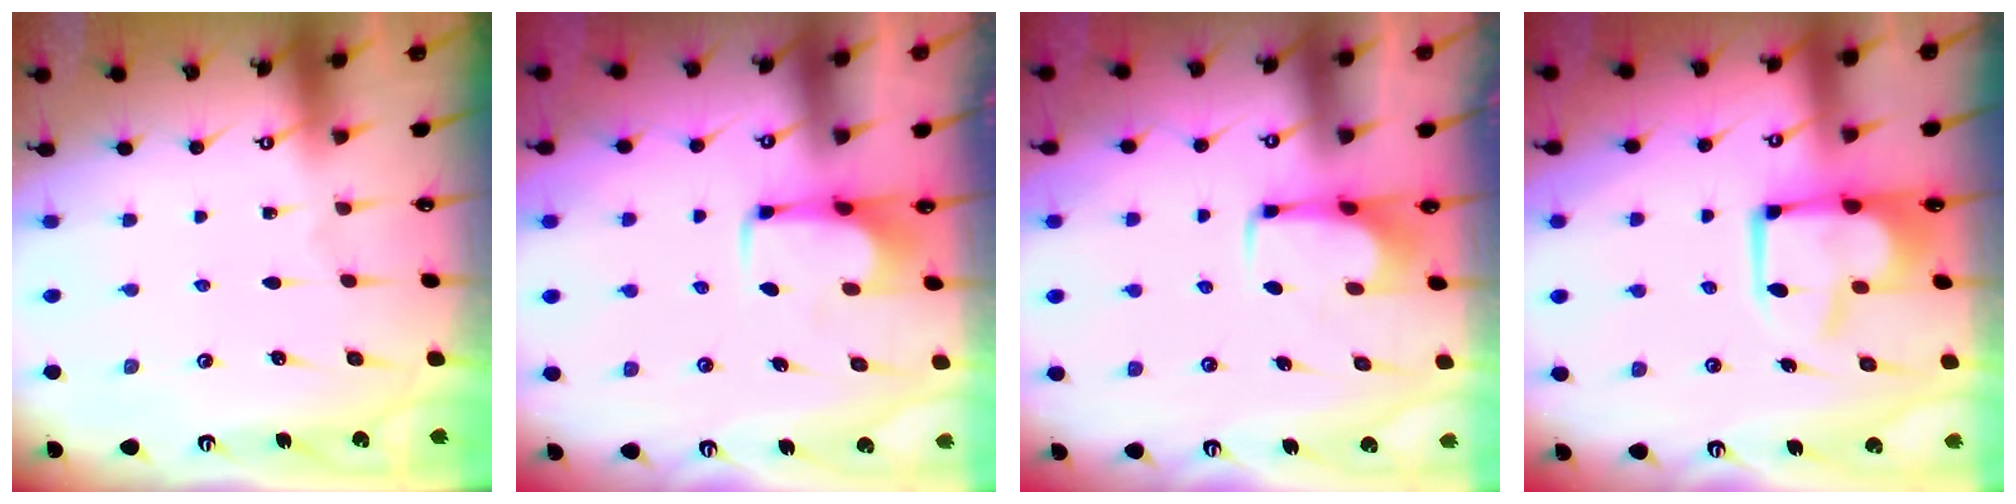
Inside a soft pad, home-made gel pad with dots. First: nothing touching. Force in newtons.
{"total": 2.0, "press": 1.9, "slide": 0.4}
{"total": 1.7, "press": 1.7, "slide": 0.4}
{"total": 2.8, "press": 2.7, "slide": 0.8}